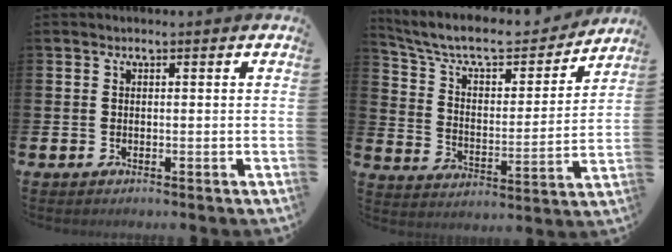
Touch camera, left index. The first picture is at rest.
{"total": 9.2, "force": [8.0, 2.8, 3.6], "torque": [-0.105, -0.052, 0.135]}